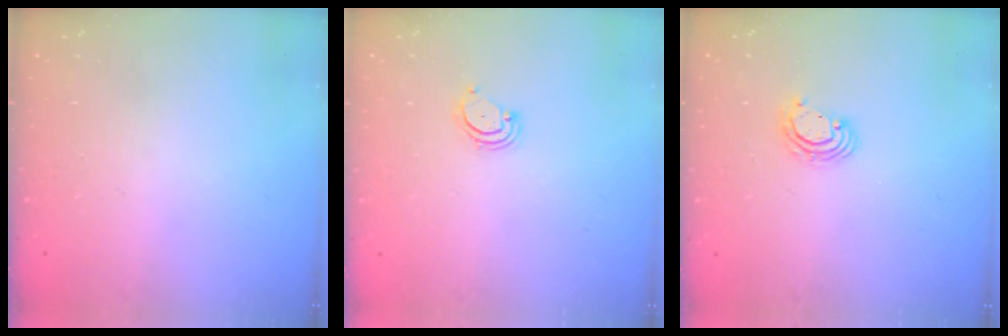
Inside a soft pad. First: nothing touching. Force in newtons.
{"total": 3.0, "press": 3.0, "slide": 0.4}
{"total": 4.3, "press": 4.3, "slide": 0.2}